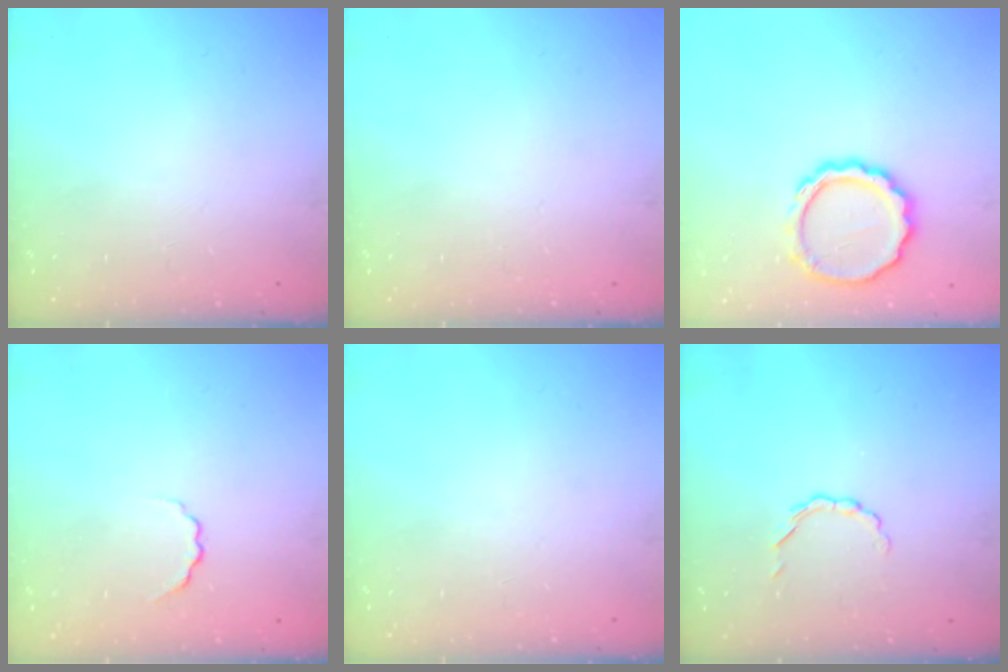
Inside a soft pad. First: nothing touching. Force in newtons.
{"total": 0.0}
{"total": 10.3, "press": 10.2, "slide": 1.7}
{"total": 2.5, "press": 2.4, "slide": 0.6}
{"total": 0.0}
{"total": 2.4, "press": 2.2, "slide": 0.8}